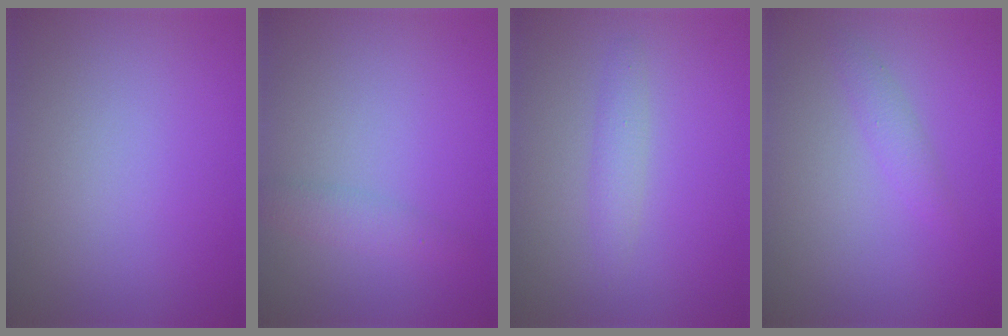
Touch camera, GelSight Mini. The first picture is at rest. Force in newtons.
{"total": 1.6, "press": 1.6, "slide": 0.1}
{"total": 1.5, "press": 1.5, "slide": 0.0}
{"total": 1.3, "press": 1.3, "slide": 0.0}